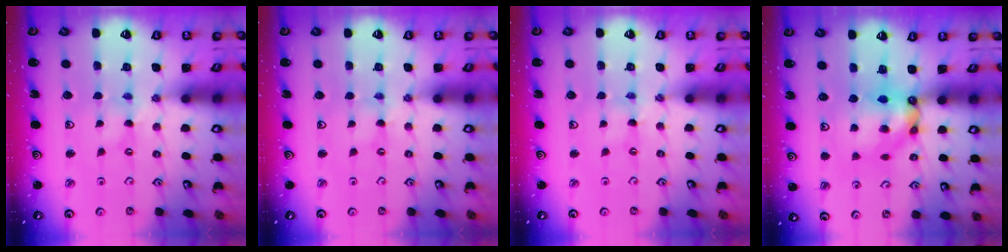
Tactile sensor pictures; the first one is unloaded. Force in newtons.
{"total": 0.0}
{"total": 0.0}
{"total": 8.7, "press": 8.6, "slide": 1.2}